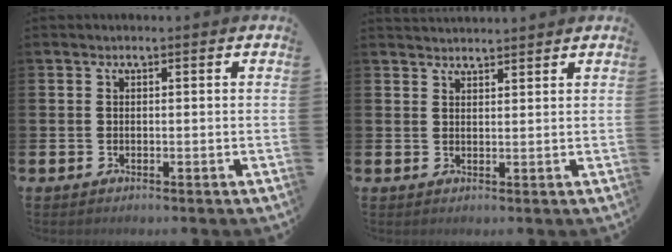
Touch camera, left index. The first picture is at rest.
{"total": 2.4, "force": [2.3, 0.3, 0.1], "torque": [0.001, -0.012, 0.042]}